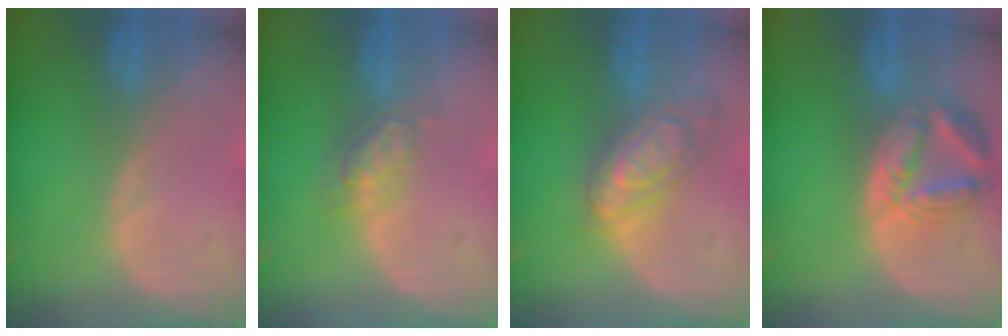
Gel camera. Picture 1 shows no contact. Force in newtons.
{"total": 4.7, "press": 4.1, "slide": 2.2}
{"total": 7.3, "press": 7.3, "slide": 0.5}
{"total": 8.2, "press": 7.3, "slide": 3.7}